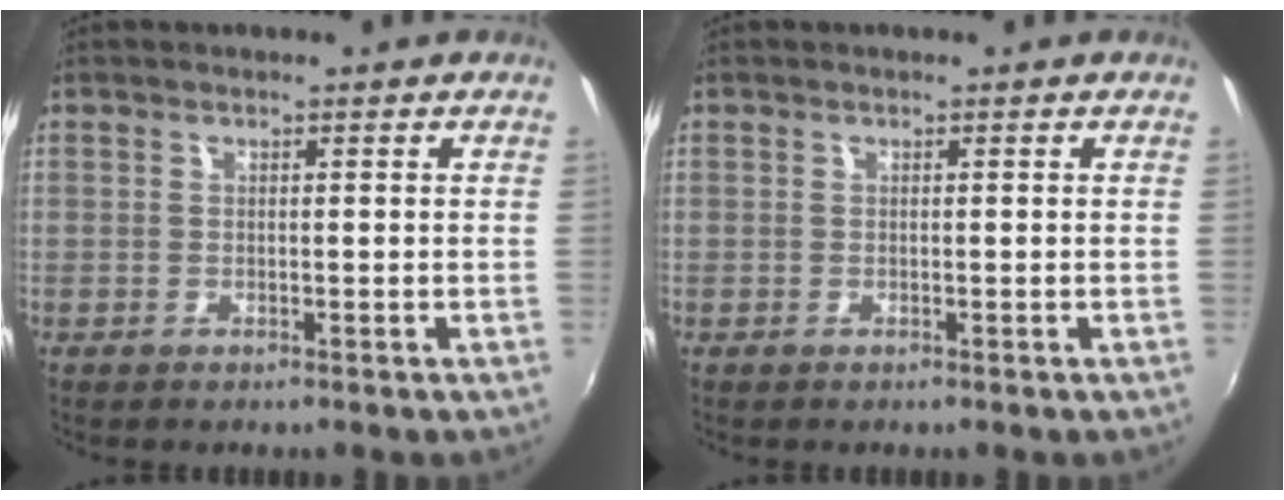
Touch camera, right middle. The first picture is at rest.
{"total": 0.0}